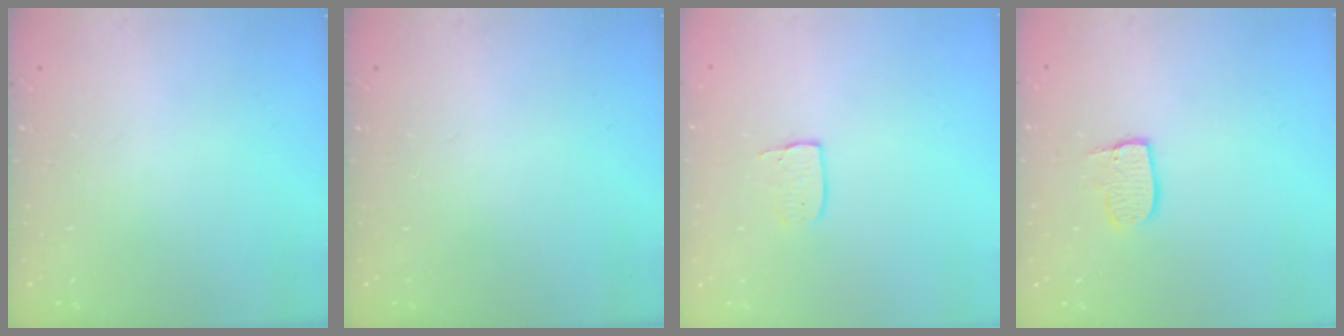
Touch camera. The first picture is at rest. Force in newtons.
{"total": 0.0}
{"total": 3.5, "press": 3.5, "slide": 0.2}
{"total": 6.8, "press": 6.8, "slide": 0.1}